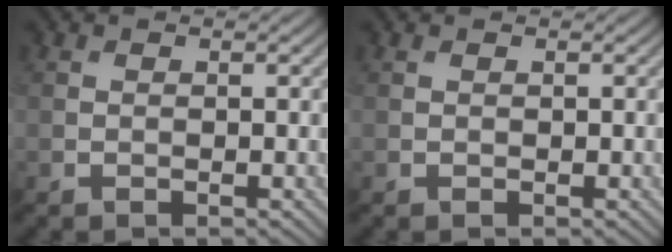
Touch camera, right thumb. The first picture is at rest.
{"total": 0.0}